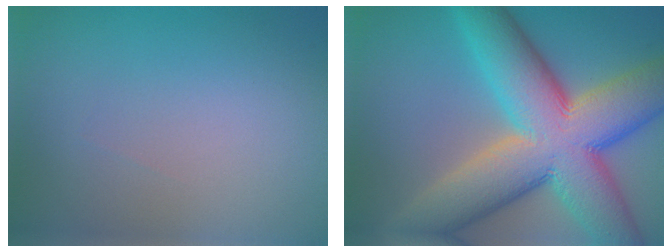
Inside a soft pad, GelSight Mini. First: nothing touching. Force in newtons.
{"total": 14.6, "press": 14.6, "slide": 0.7}